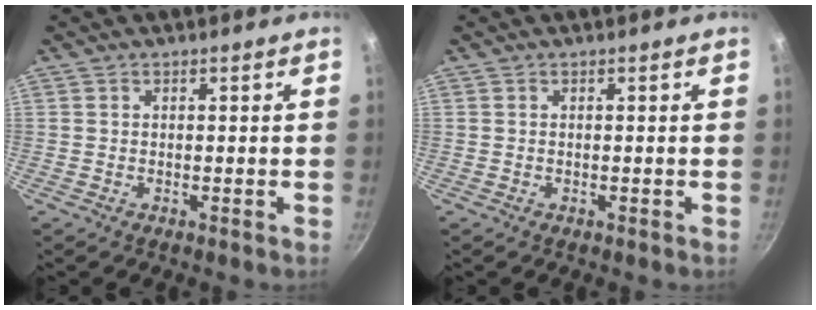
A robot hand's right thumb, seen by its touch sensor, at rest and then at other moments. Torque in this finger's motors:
{"motor_torque": [-0.05, -0.01, -0.03, -0.02, 0.00]}